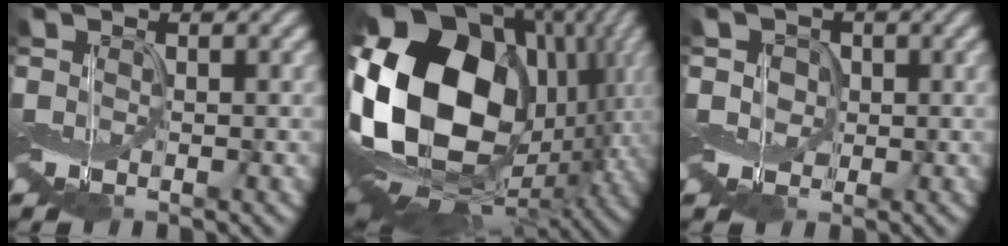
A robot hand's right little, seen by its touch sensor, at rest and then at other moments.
{"total": 19.3, "force": [1.4, 14.3, 13.0], "torque": [-0.266, 0.002, 0.038]}
{"total": 2.3, "force": [-0.1, 2.0, 1.1], "torque": [-0.027, 0.008, -0.007]}